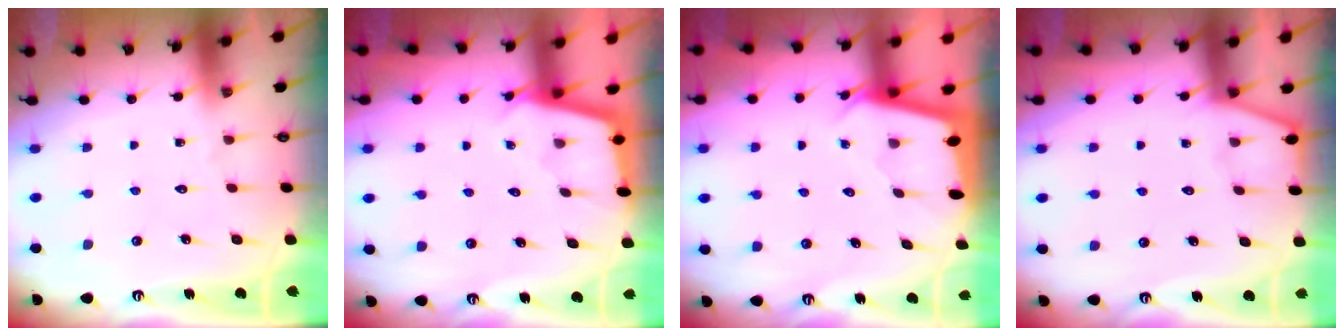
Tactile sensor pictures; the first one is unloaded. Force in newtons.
{"total": 2.4, "press": 2.4, "slide": 0.2}
{"total": 2.0, "press": 2.0, "slide": 0.2}
{"total": 1.5, "press": 1.4, "slide": 0.2}